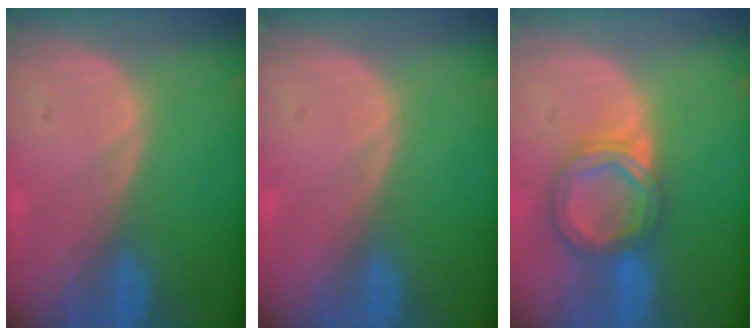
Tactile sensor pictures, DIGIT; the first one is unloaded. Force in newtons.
{"total": 0.0}
{"total": 6.6, "press": 6.0, "slide": 2.8}